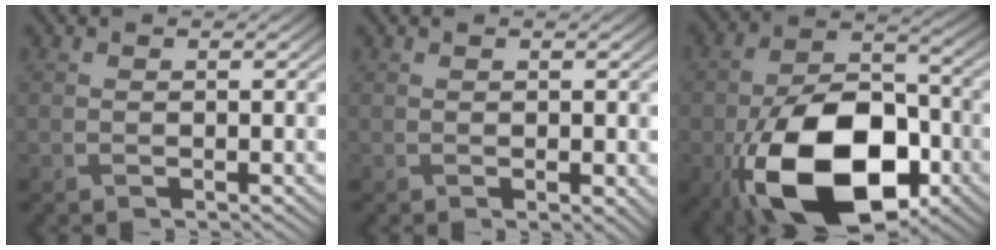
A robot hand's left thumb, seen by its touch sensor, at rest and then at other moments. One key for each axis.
{"total": 0.7, "fx": 0.1, "fy": 0.1, "fz": 0.7, "tx": -0.011, "ty": -0.001, "tz": 0.005}
{"total": 17.9, "fx": -7.7, "fy": 10.0, "fz": 12.7, "tx": -0.227, "ty": -0.027, "tz": -0.136}